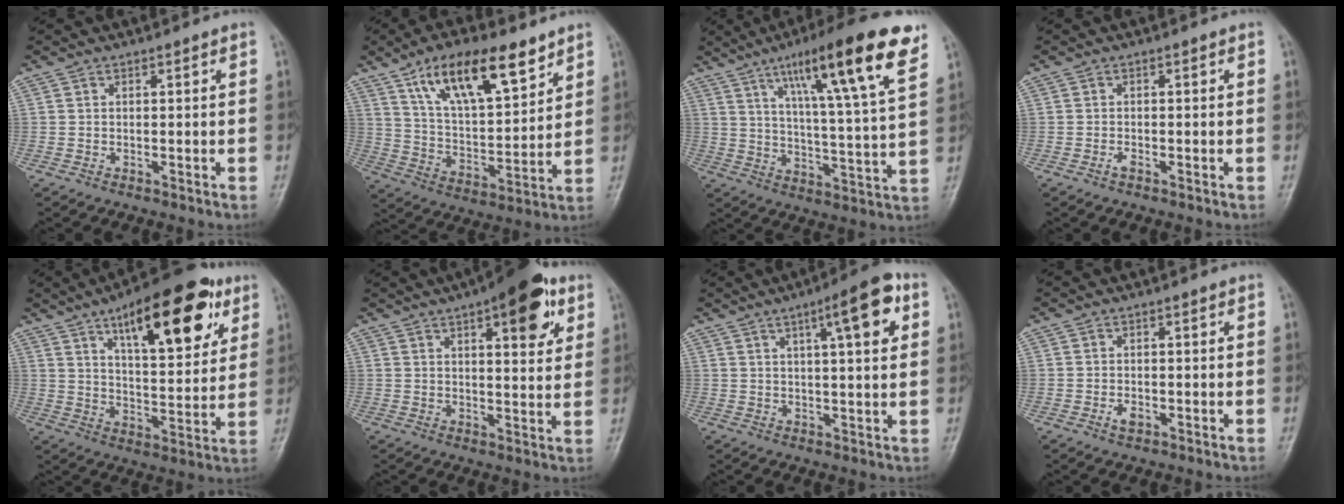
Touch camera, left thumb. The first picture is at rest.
{"total": 18.0, "force": [10.7, 6.9, 12.7], "torque": [-0.181, -0.042, 0.193]}
{"total": 20.7, "force": [11.4, 2.7, 17.0], "torque": [-0.243, -0.035, 0.176]}
{"total": 0.9, "force": [-0.5, 0.4, 0.7], "torque": [-0.013, 0.001, -0.012]}
{"total": 21.1, "force": [10.8, 8.0, 16.3], "torque": [-0.201, -0.033, 0.164]}
{"total": 13.3, "force": [6.5, 5.0, 10.5], "torque": [-0.109, -0.018, 0.082]}
{"total": 10.7, "force": [4.3, 2.5, 9.5], "torque": [-0.126, 0.000, 0.058]}
{"total": 1.9, "force": [-0.8, 1.1, 1.3], "torque": [-0.022, 0.001, -0.013]}